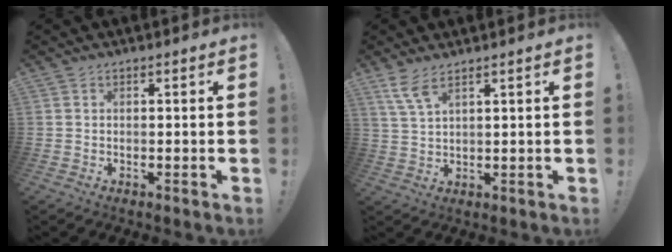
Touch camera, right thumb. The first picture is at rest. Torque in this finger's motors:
{"motor_torque": [0.12, -0.22, 0.06, 0.58, 0.06]}